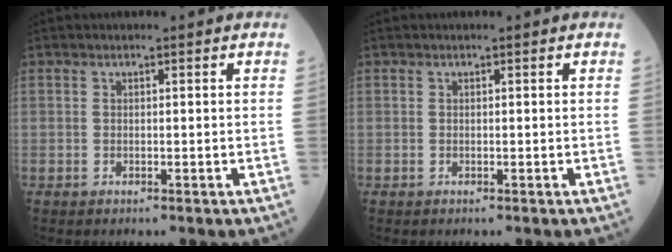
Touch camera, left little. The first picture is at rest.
{"total": 0.0}